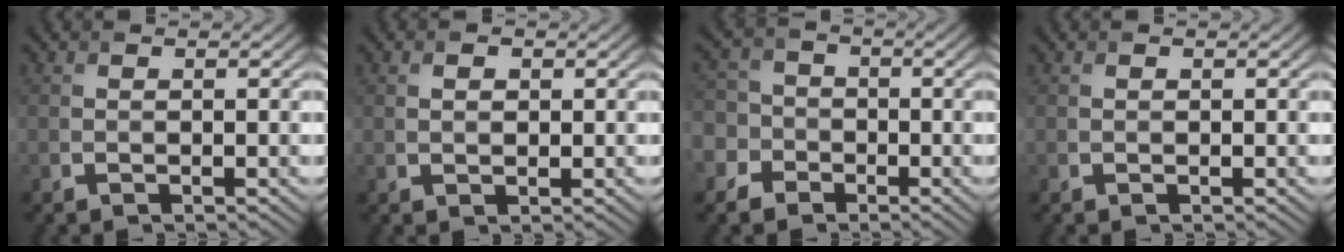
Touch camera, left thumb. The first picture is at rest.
{"total": 1.5, "force": [0.4, 1.0, 1.1], "torque": [-0.016, -0.004, 0.011]}
{"total": 6.3, "force": [-2.8, 5.4, 1.6], "torque": [-0.049, -0.004, -0.079]}
{"total": 0.0}